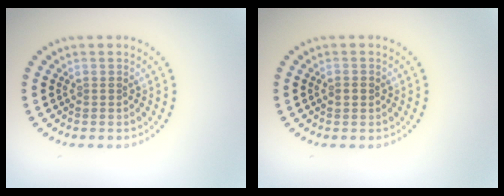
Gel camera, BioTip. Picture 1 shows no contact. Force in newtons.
{"total": 1.2, "press": 1.2, "slide": 0.0}